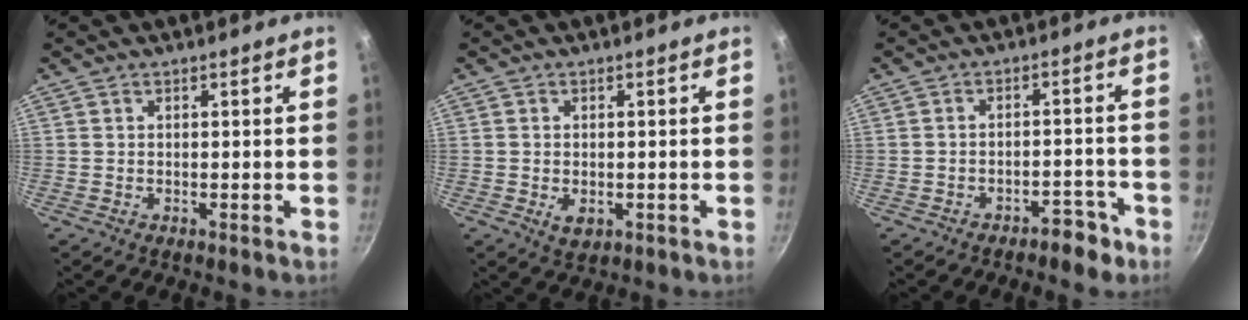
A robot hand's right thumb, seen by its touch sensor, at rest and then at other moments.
{"total": 3.0, "force": [-0.7, 2.0, 2.1], "torque": [-0.034, -0.007, -0.005]}
{"total": 4.8, "force": [-3.4, 2.1, 2.6], "torque": [-0.018, 0.044, -0.035]}